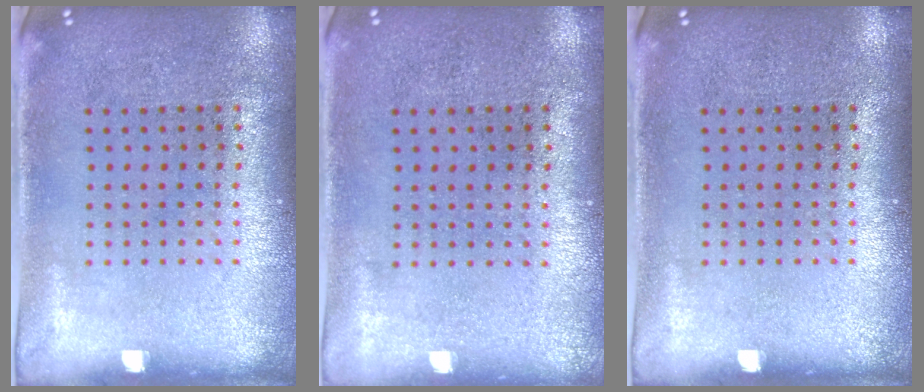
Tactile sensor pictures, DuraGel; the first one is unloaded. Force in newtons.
{"total": 0.0}
{"total": 0.0}